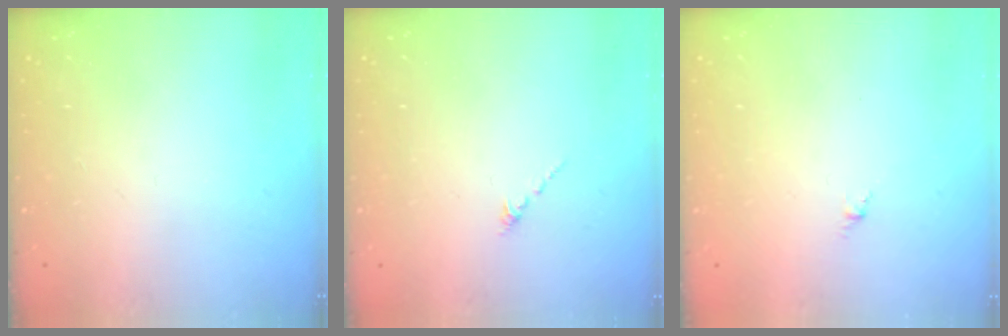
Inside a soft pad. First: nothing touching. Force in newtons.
{"total": 0.0}
{"total": 0.0}